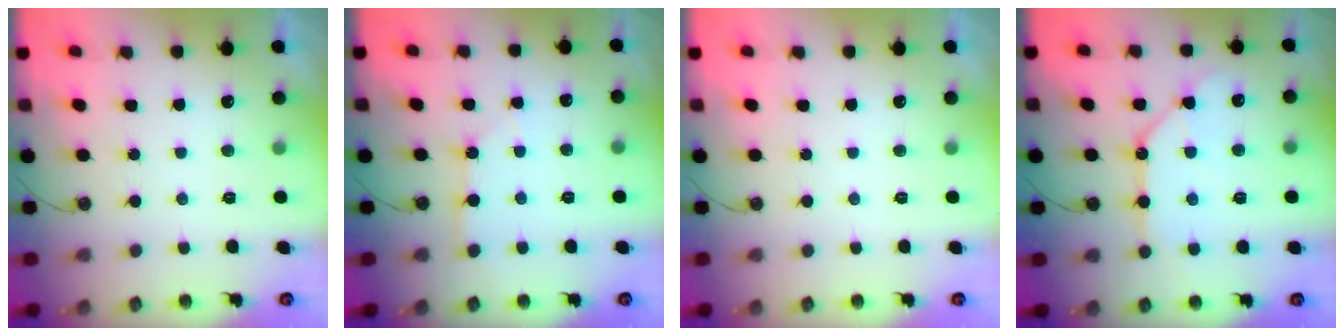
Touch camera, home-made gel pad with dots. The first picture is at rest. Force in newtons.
{"total": 2.2, "press": 2.2, "slide": 0.3}
{"total": 0.0}
{"total": 9.2, "press": 9.2, "slide": 0.9}